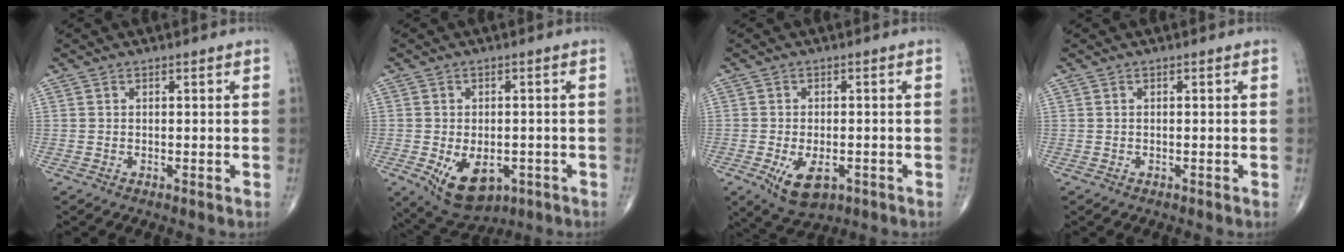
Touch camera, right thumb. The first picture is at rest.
{"total": 10.0, "force": [-3.4, 6.1, 7.2], "torque": [-0.098, 0.000, -0.039]}
{"total": 7.0, "force": [-2.6, 3.7, 5.3], "torque": [-0.087, -0.002, -0.032]}
{"total": 0.0}